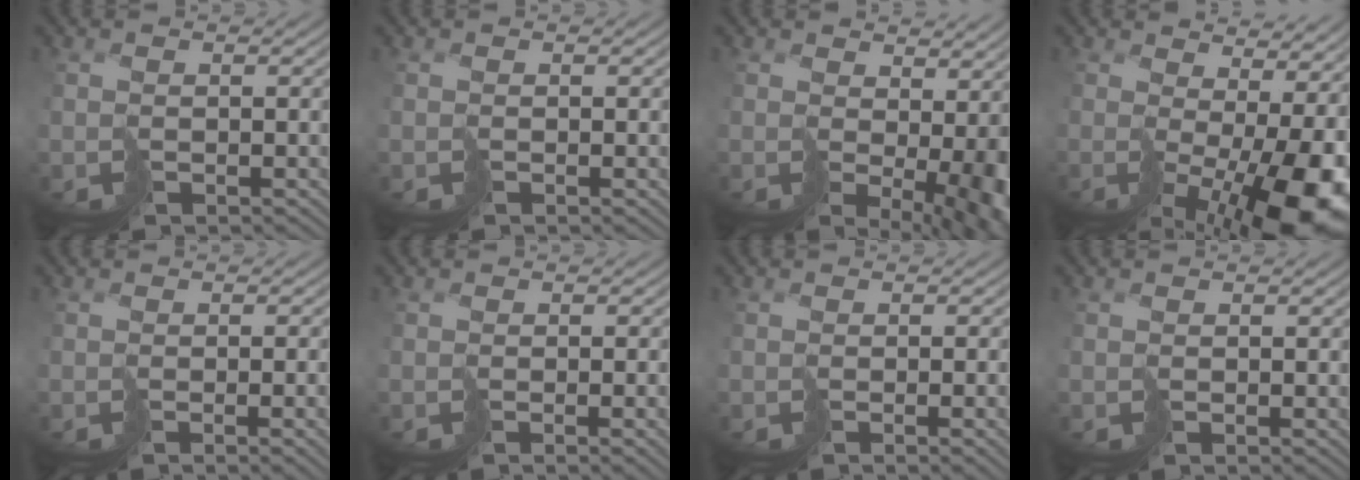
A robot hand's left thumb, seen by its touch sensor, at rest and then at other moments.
{"total": 0.0}
{"total": 8.9, "force": [0.2, 3.9, 8.1], "torque": [-0.121, -0.021, 0.020]}
{"total": 13.3, "force": [-1.6, 5.3, 12.1], "torque": [-0.177, -0.028, -0.012]}
{"total": 4.3, "force": [-1.0, 1.1, 4.1], "torque": [-0.057, -0.005, -0.014]}
{"total": 3.3, "force": [-0.8, 0.7, 3.1], "torque": [-0.046, -0.002, -0.014]}
{"total": 3.8, "force": [-0.9, 0.8, 3.6], "torque": [-0.052, -0.003, -0.014]}
{"total": 0.0}